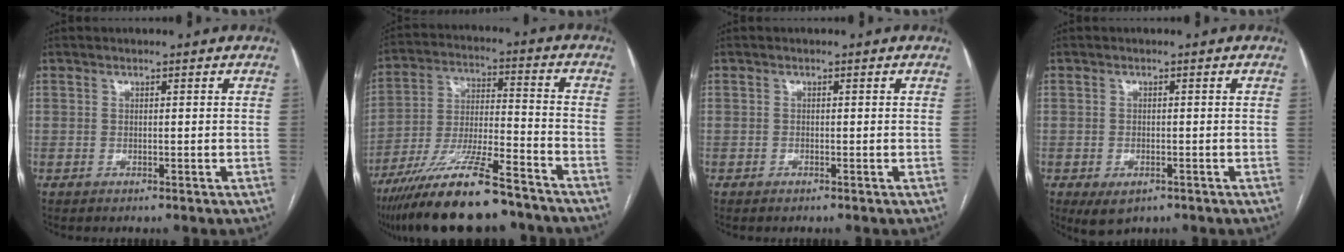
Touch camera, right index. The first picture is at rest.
{"total": 18.4, "force": [-14.3, 2.6, 11.3], "torque": [-0.208, -0.021, -0.249]}
{"total": 0.0}
{"total": 3.4, "force": [-1.7, 2.0, 2.2], "torque": [-0.039, -0.006, -0.014]}